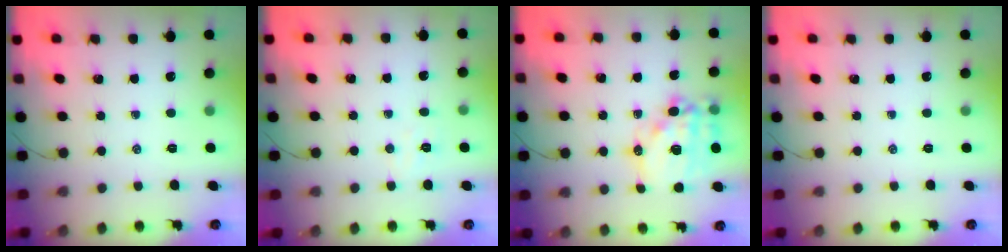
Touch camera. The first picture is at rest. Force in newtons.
{"total": 3.6, "press": 3.5, "slide": 0.8}
{"total": 15.9, "press": 15.5, "slide": 3.5}
{"total": 0.0}